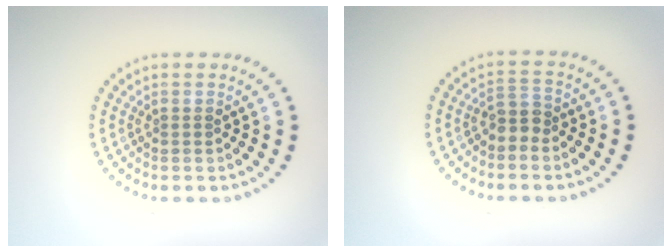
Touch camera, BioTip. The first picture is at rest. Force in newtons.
{"total": 2.0, "press": 1.7, "slide": 1.0}